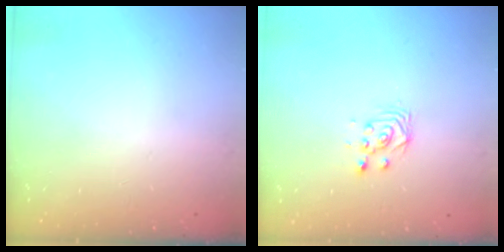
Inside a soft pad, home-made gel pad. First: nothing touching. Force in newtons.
{"total": 3.0, "press": 3.0, "slide": 0.2}